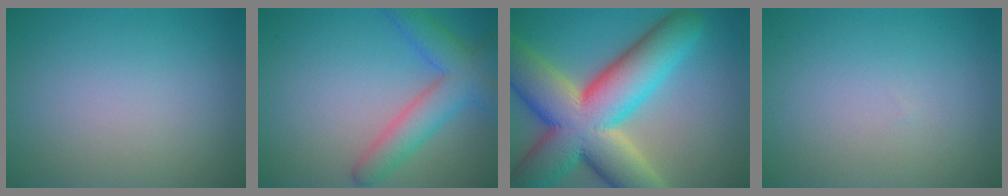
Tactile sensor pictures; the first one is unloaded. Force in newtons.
{"total": 5.3, "press": 5.3, "slide": 0.2}
{"total": 16.0, "press": 16.0, "slide": 1.2}
{"total": 0.0}